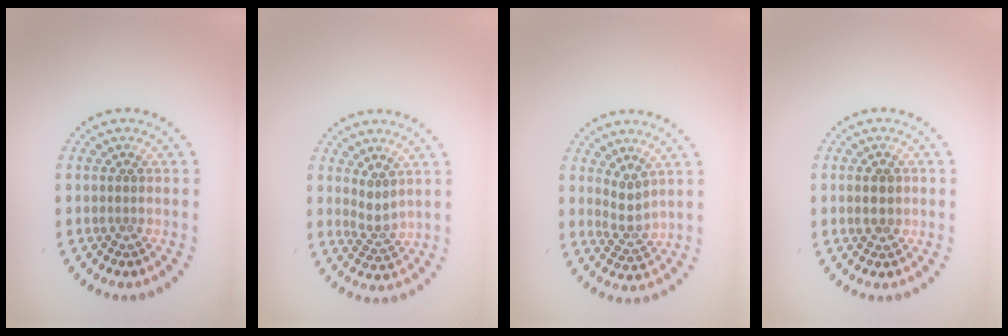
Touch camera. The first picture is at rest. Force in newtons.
{"total": 1.7, "press": 1.3, "slide": 1.2}
{"total": 2.1, "press": 1.6, "slide": 1.3}
{"total": 1.5, "press": 1.5, "slide": 0.1}